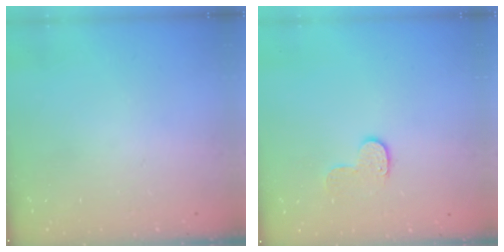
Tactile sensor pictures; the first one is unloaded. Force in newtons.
{"total": 6.1, "press": 6.1, "slide": 0.2}